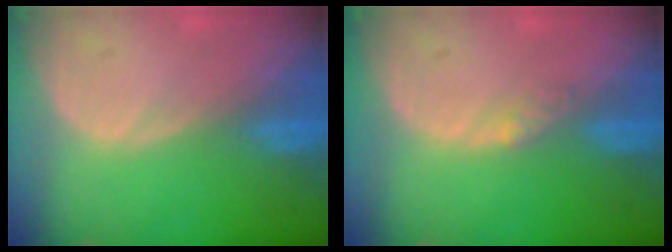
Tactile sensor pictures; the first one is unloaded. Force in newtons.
{"total": 1.8, "press": 1.6, "slide": 1.0}